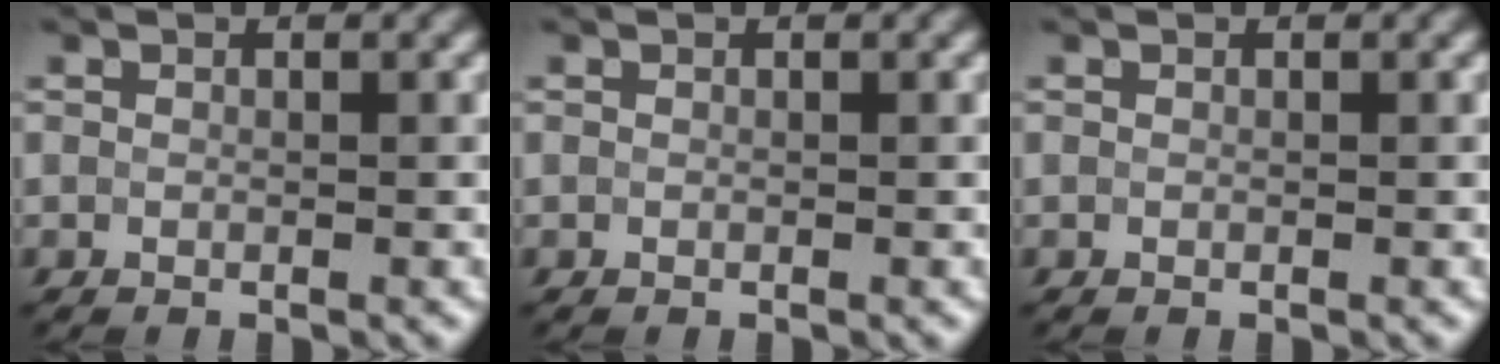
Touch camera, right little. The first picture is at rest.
{"total": 0.0}
{"total": 0.0}